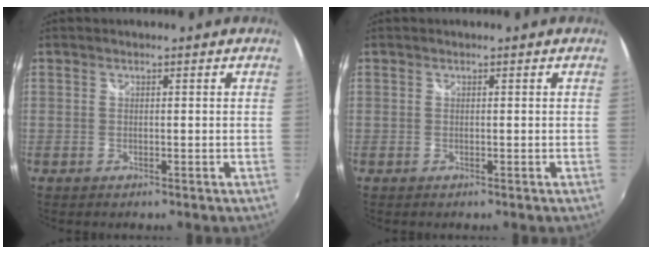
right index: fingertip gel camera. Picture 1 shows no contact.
{"total": 0.0}